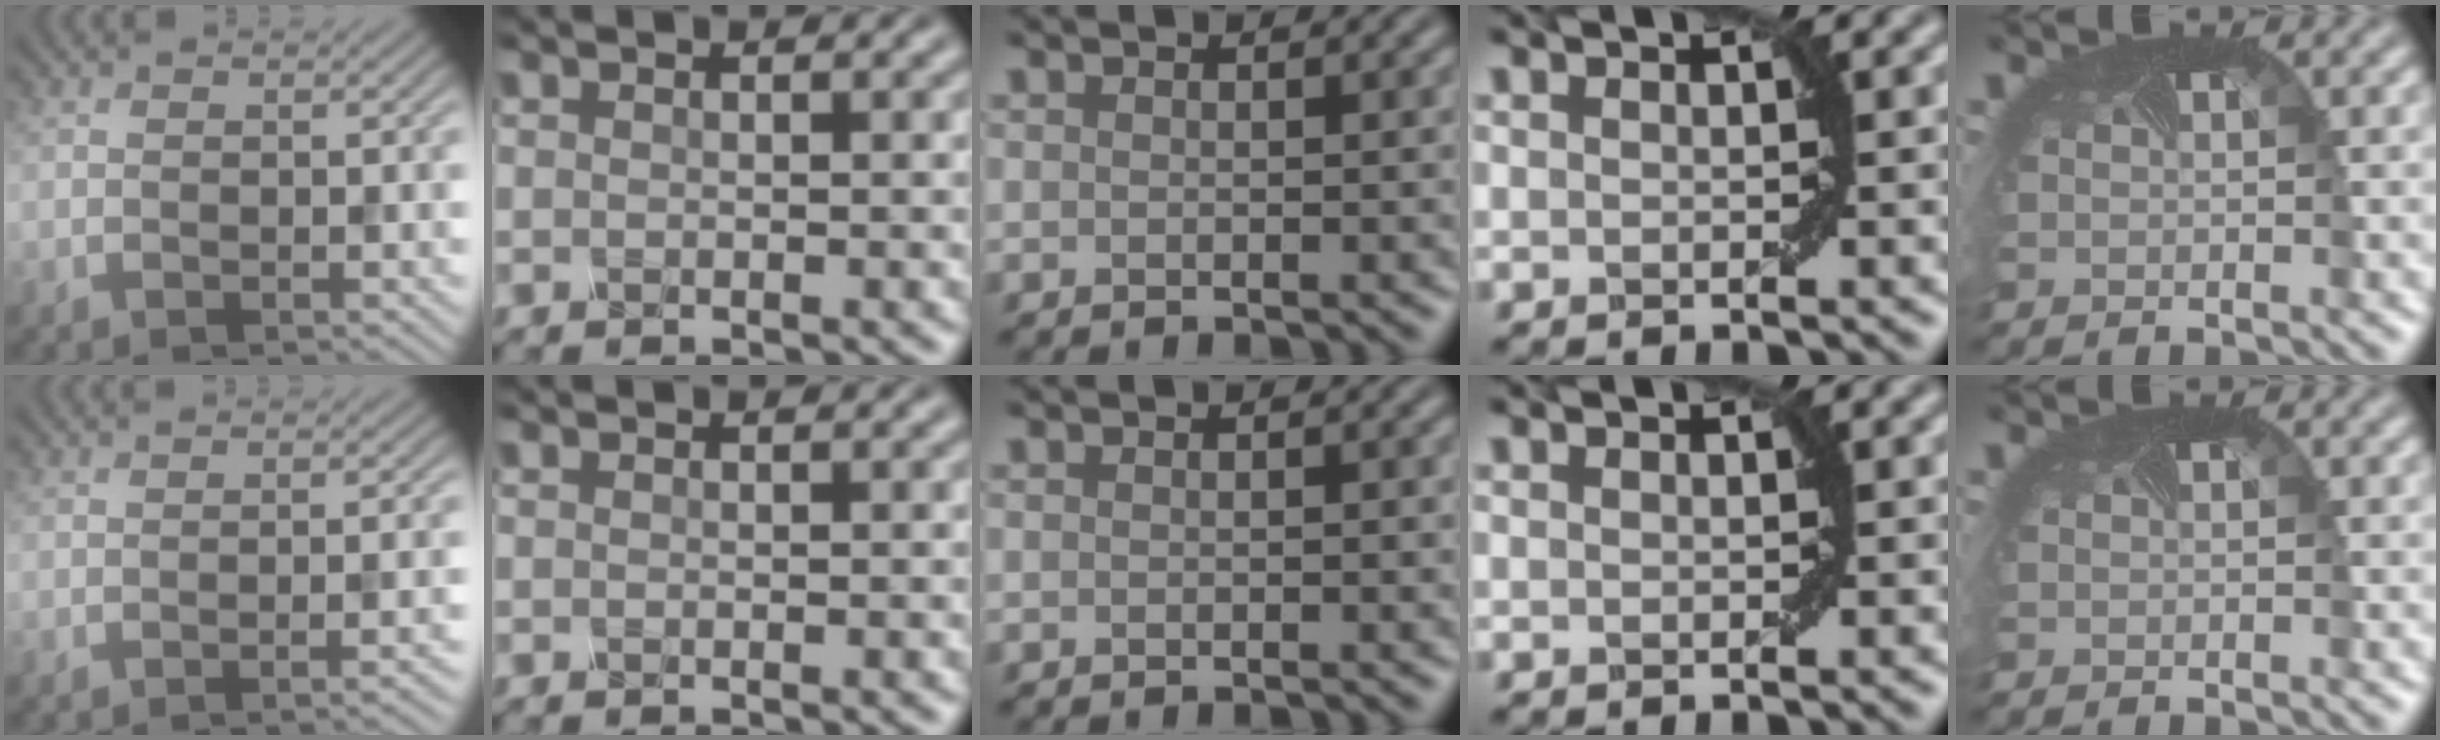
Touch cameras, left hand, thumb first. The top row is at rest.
{"thumb": {"total": 2.0, "force": [-1.0, 0.4, 1.7], "torque": [-0.013, 0.004, -0.023]}}